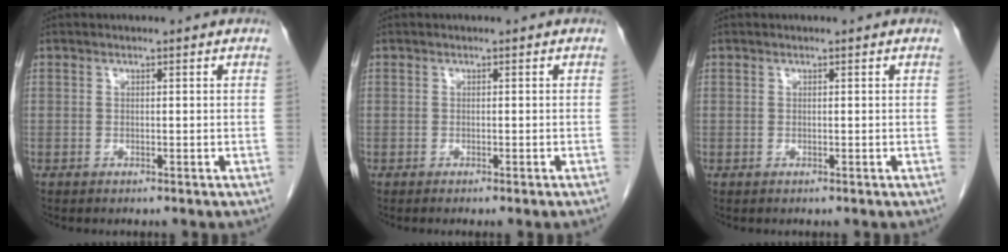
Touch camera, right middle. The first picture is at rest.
{"total": 1.2, "force": [-0.9, -0.4, 0.7], "torque": [-0.009, 0.003, -0.013]}
{"total": 0.0}